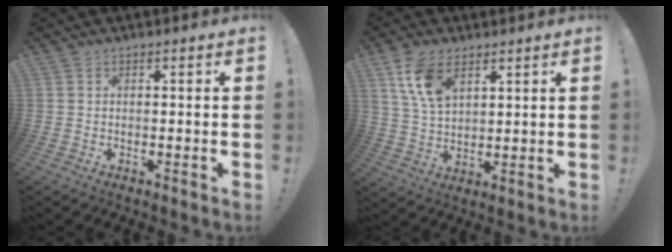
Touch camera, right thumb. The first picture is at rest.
{"total": 10.5, "force": [5.7, 5.8, 6.6], "torque": [-0.126, -0.015, 0.109]}